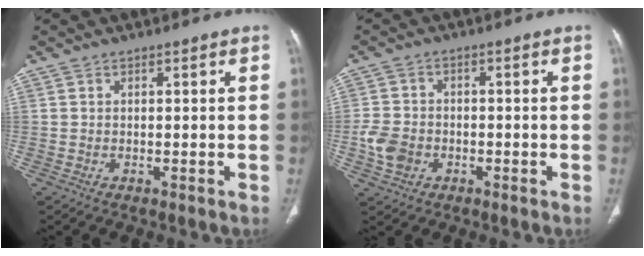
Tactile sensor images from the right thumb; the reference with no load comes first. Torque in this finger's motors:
{"motor_torque": [0.82, 0.59, 0.44, -0.55, 0.23]}